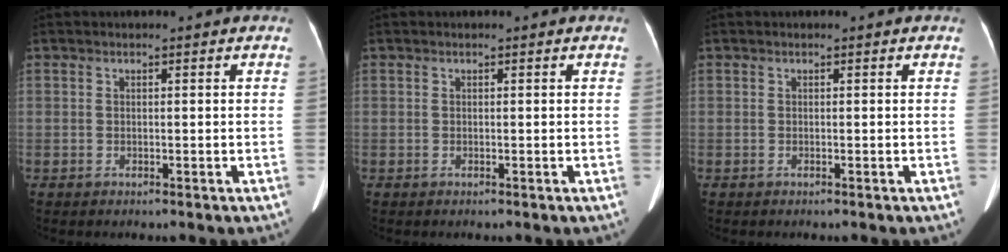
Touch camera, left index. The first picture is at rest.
{"total": 0.0}
{"total": 0.0}